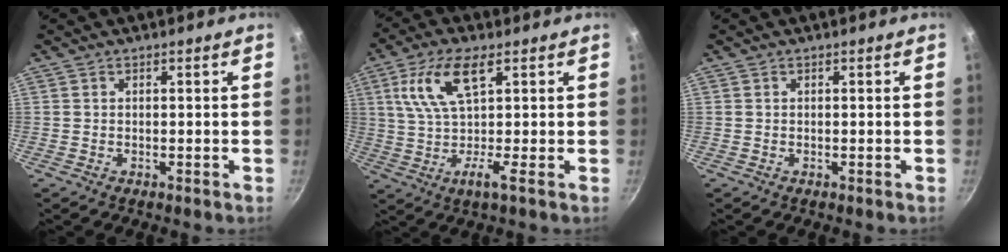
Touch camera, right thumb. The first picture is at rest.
{"total": 10.1, "force": [2.8, 2.5, 9.4], "torque": [-0.182, 0.011, 0.044]}
{"total": 0.0}